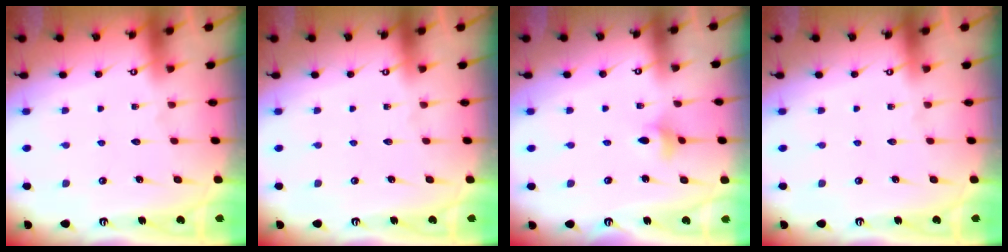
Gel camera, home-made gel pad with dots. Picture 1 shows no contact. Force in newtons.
{"total": 0.0}
{"total": 2.4, "press": 2.4, "slide": 0.4}
{"total": 0.0}